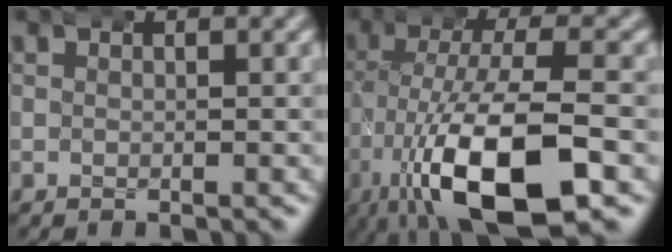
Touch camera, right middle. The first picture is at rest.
{"total": 10.5, "force": [-3.4, 3.8, 9.2], "torque": [-0.179, -0.029, -0.034]}